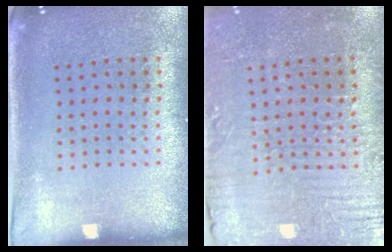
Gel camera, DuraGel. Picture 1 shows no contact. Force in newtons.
{"total": 3.8, "press": 3.6, "slide": 1.3}